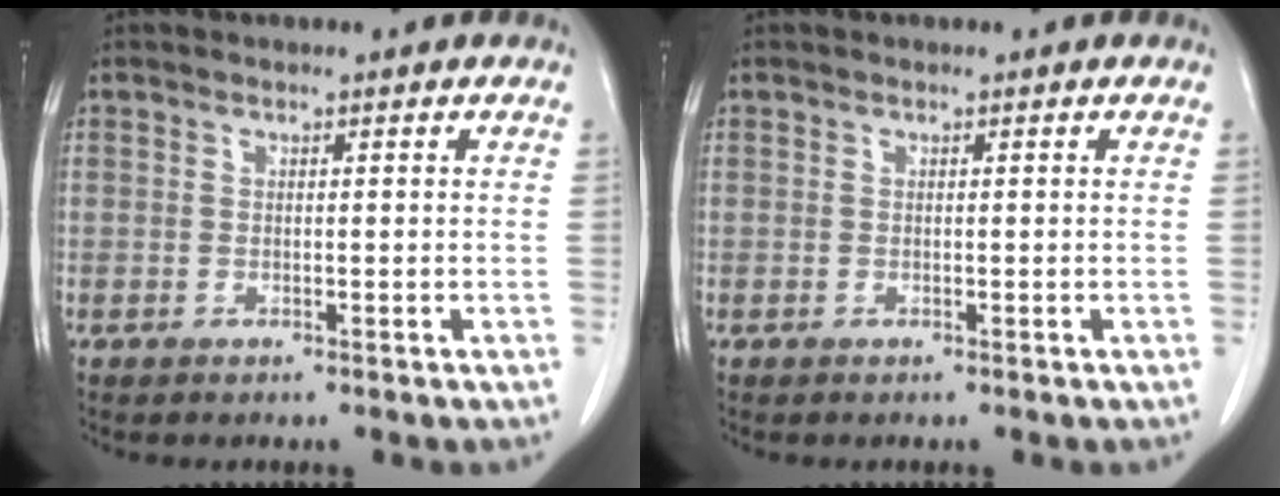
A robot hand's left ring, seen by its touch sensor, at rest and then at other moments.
{"total": 0.0}